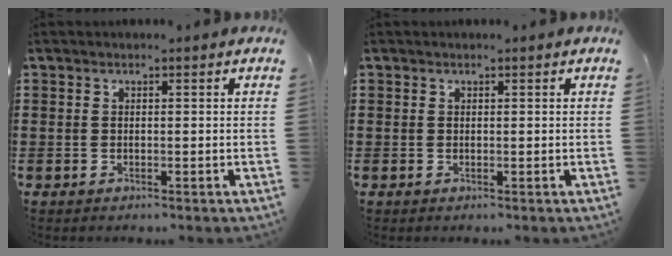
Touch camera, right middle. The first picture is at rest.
{"total": 0.0}